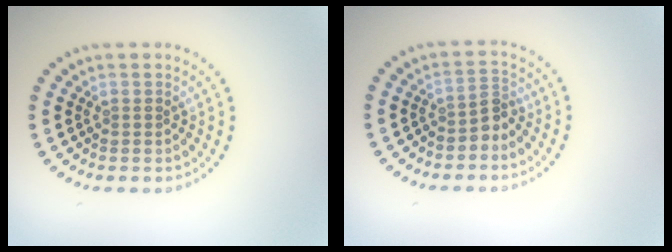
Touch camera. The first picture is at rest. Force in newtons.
{"total": 1.9, "press": 1.4, "slide": 1.2}